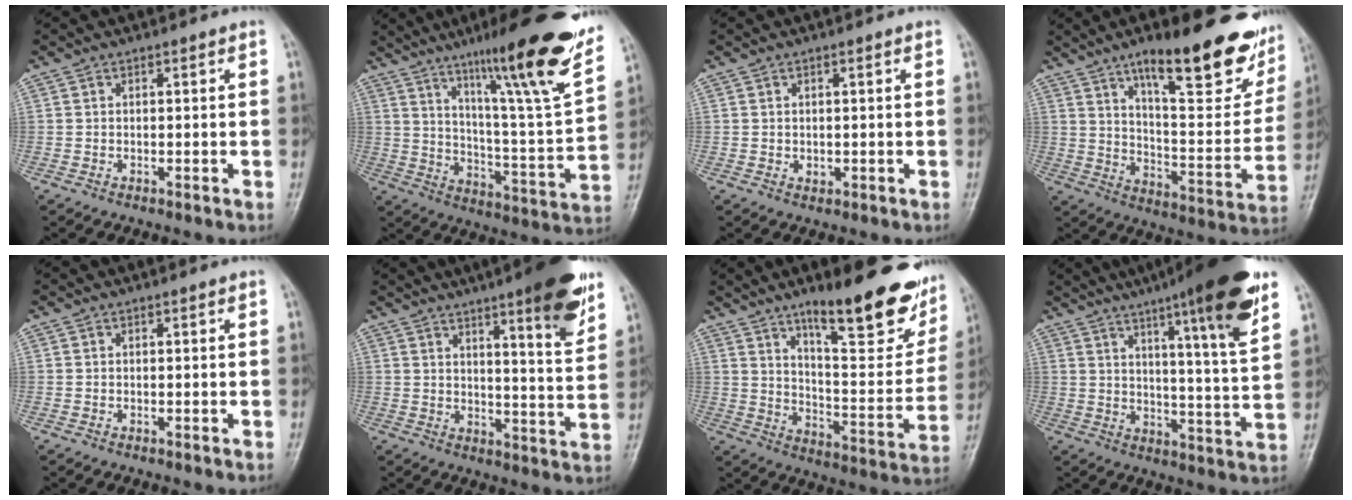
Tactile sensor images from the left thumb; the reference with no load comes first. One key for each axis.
{"total": 24.7, "fx": 15.8, "fy": 2.3, "fz": 18.9, "tx": -0.258, "ty": -0.062, "tz": 0.246}
{"total": 1.1, "fx": 0.2, "fy": 0.8, "fz": 0.8, "tx": -0.007, "ty": -0.002, "tz": 0.006}
{"total": 26.1, "fx": 15.8, "fy": 7.9, "fz": 19.2, "tx": -0.223, "ty": -0.058, "tz": 0.235}
{"total": 0.0}
{"total": 14.4, "fx": 8.7, "fy": 2.2, "fz": 11.4, "tx": -0.138, "ty": -0.047, "tz": 0.121}
{"total": 24.0, "fx": 15.0, "fy": 7.0, "fz": 17.4, "tx": -0.196, "ty": -0.069, "tz": 0.225}
{"total": 19.9, "fx": 11.7, "fy": 1.9, "fz": 16.0, "tx": -0.215, "ty": -0.047, "tz": 0.163}